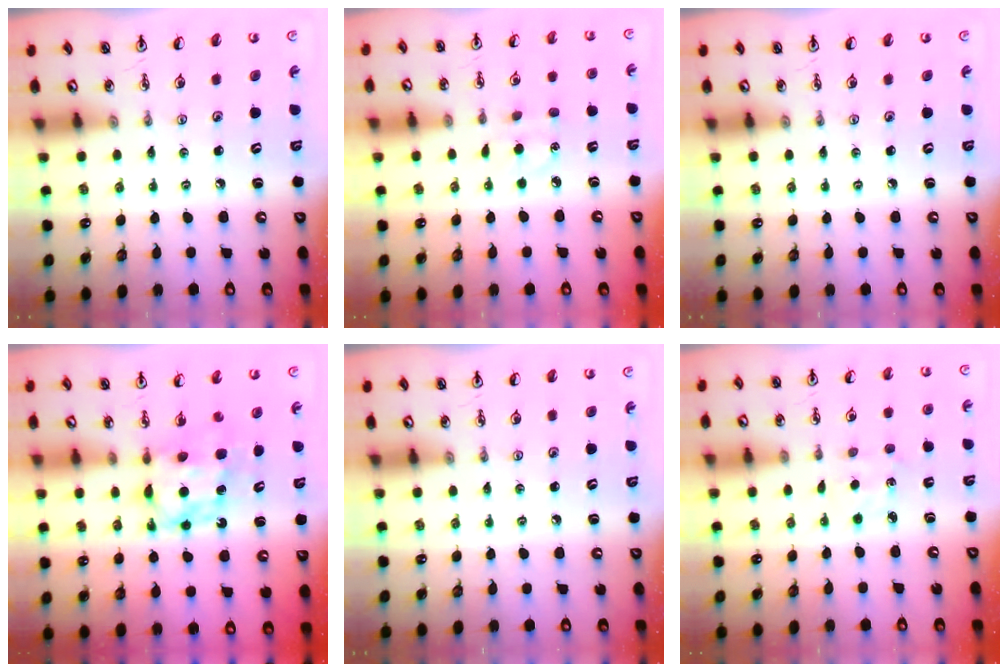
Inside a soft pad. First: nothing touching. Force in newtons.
{"total": 4.3, "press": 4.3, "slide": 0.5}
{"total": 0.0}
{"total": 6.1, "press": 6.0, "slide": 0.4}
{"total": 0.0}
{"total": 2.2, "press": 2.2, "slide": 0.3}